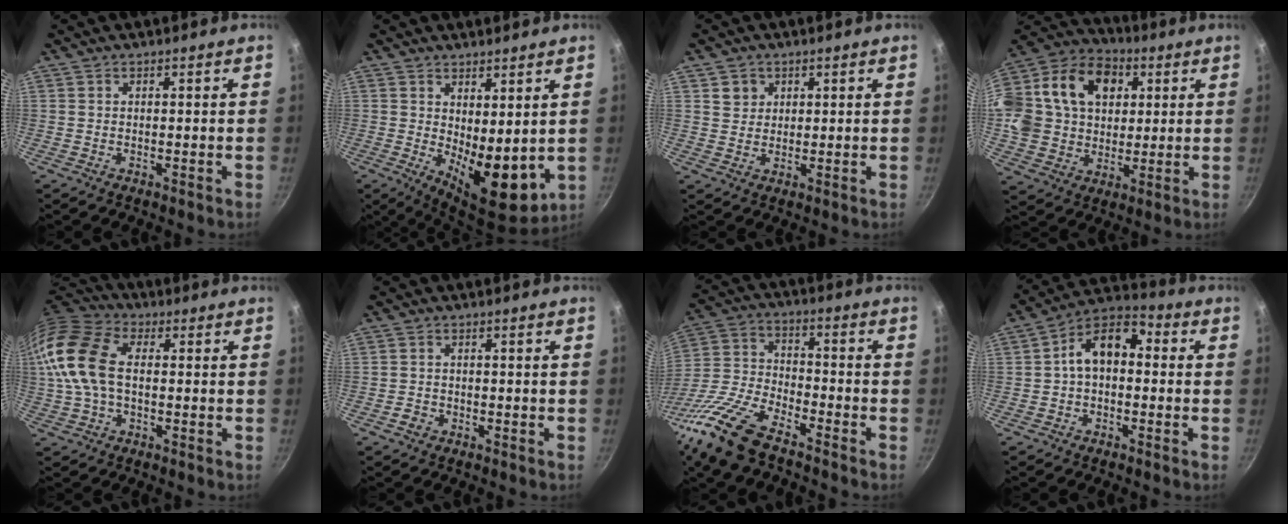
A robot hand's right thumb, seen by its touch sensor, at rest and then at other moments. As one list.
[{"total": 10.9, "force": [1.1, 5.0, 9.6], "torque": [-0.115, -0.033, 0.029]}, {"total": 3.4, "force": [1.4, 3.0, 0.7], "torque": [0.009, 0.004, 0.024]}, {"total": 25.3, "force": [6.1, 19.4, 15.1], "torque": [-0.294, 0.033, 0.102]}, {"total": 16.9, "force": [0.9, 10.6, 13.1], "torque": [-0.268, 0.034, 0.001]}, {"total": 1.9, "force": [-1.0, 1.5, 0.7], "torque": [-0.009, 0.013, -0.014]}, {"total": 16.9, "force": [-11.7, 6.5, 10.3], "torque": [-0.212, 0.050, -0.247]}, {"total": 10.4, "force": [0.3, 6.8, 7.8], "torque": [-0.102, 0.041, -0.013]}]